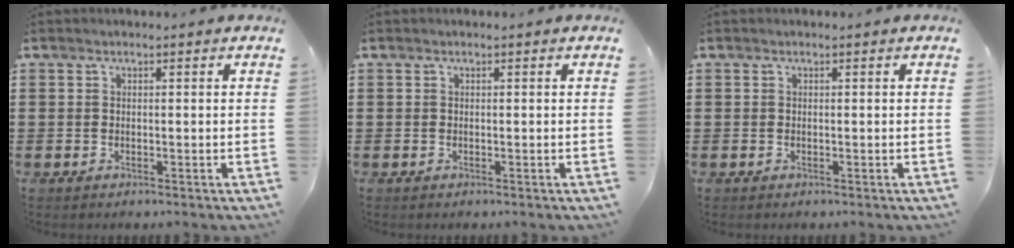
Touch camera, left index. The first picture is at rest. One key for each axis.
{"total": 0.0}
{"total": 0.0}